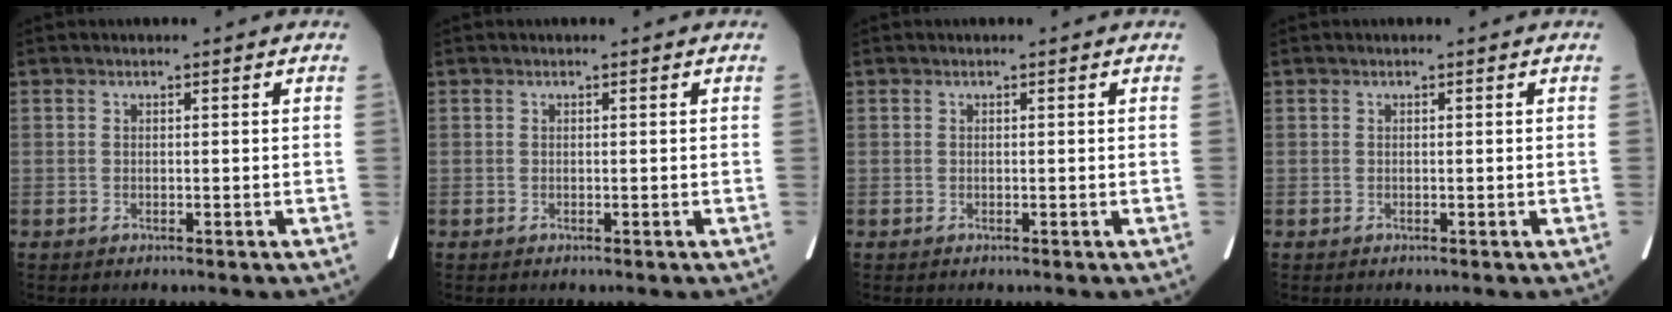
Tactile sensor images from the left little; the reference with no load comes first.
{"total": 0.0}
{"total": 0.0}
{"total": 0.0}